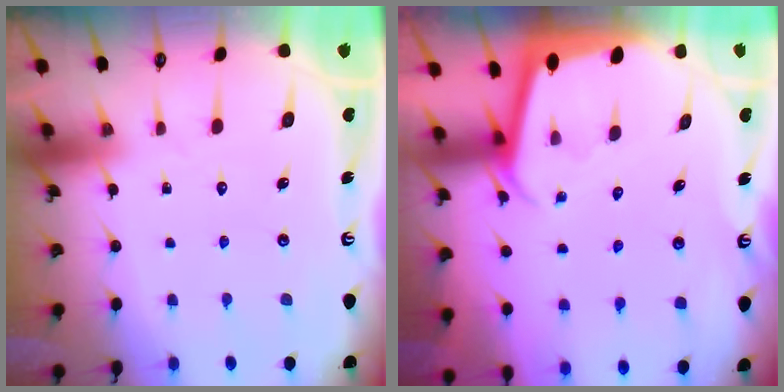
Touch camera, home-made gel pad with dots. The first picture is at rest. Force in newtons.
{"total": 2.1, "press": 2.1, "slide": 0.1}